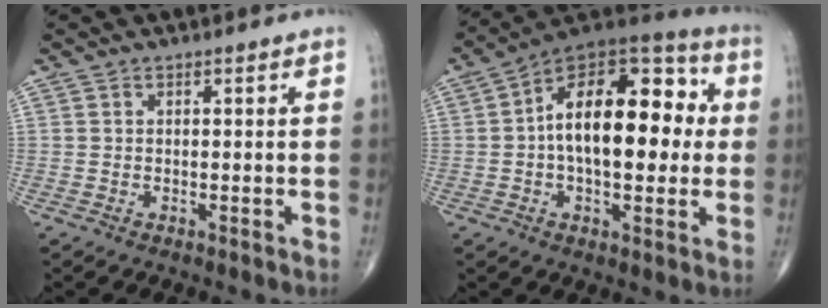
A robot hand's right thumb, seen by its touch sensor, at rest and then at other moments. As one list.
[{"total": 21.5, "force": [1.4, 11.2, 18.3], "torque": [-0.258, 0.036, 0.011]}]